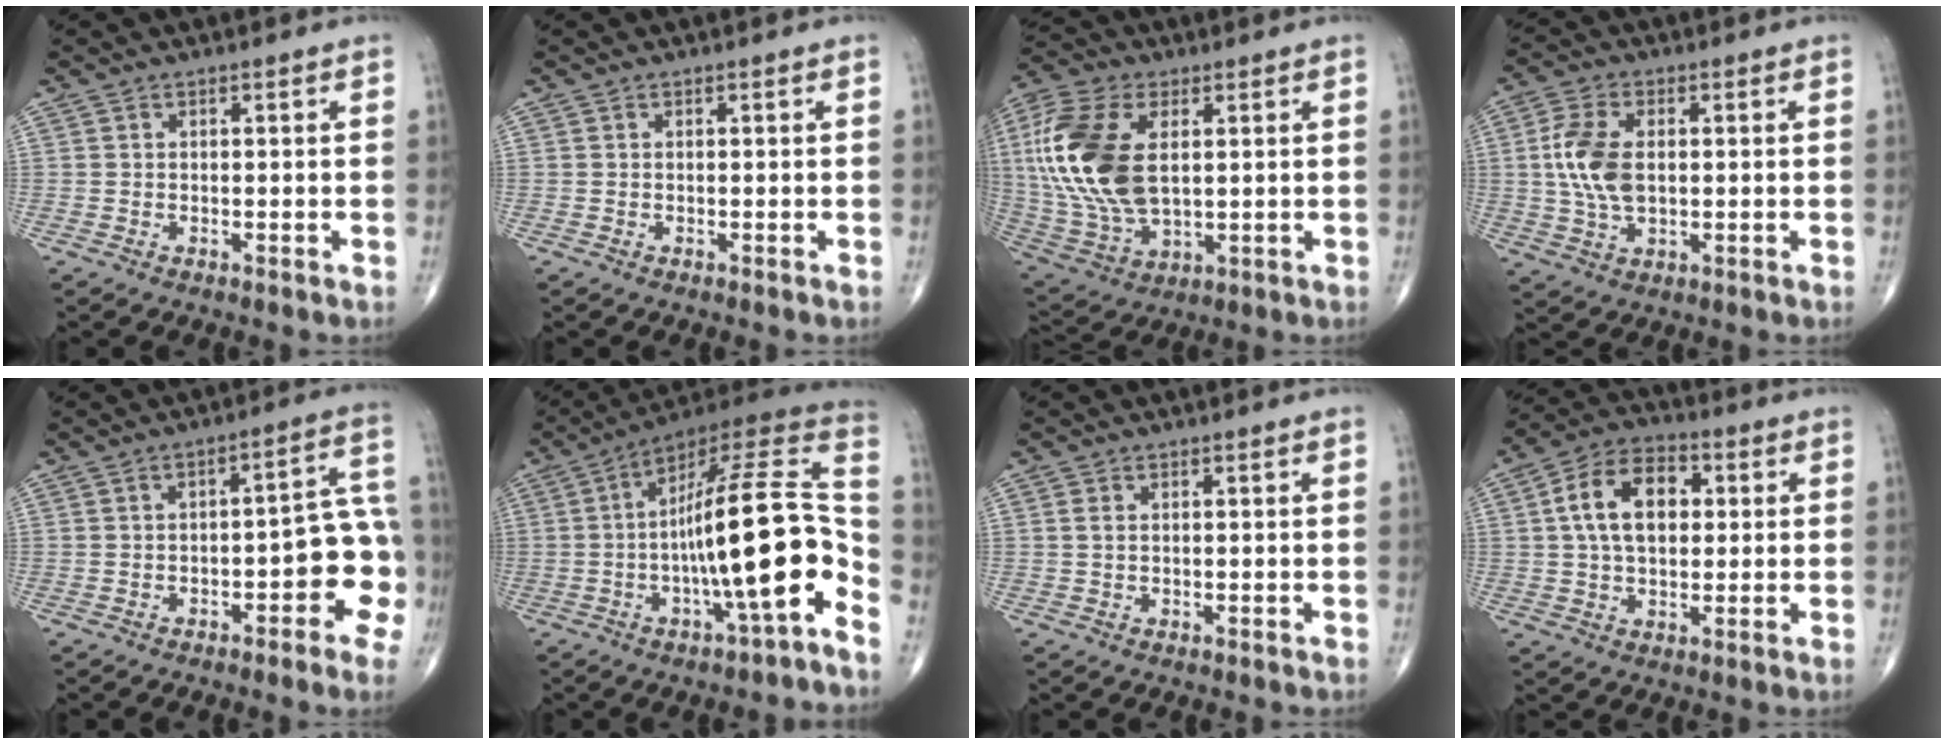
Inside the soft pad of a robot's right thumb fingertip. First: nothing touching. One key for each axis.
{"total": 0.0}
{"total": 20.5, "fx": 3.3, "fy": 11.4, "fz": 16.8, "tx": -0.366, "ty": -0.012, "tz": 0.062}
{"total": 9.5, "fx": 0.8, "fy": 5.4, "fz": 7.8, "tx": -0.165, "ty": 0.002, "tz": 0.018}
{"total": 11.5, "fx": -3.3, "fy": 4.2, "fz": 10.2, "tx": -0.087, "ty": 0.045, "tz": -0.044}
{"total": 20.8, "fx": -5.9, "fy": 4.1, "fz": 19.5, "tx": -0.304, "ty": 0.066, "tz": -0.092}
{"total": 1.1, "fx": 0.2, "fy": 0.6, "fz": 0.8, "tx": -0.019, "ty": 0.004, "tz": 0.006}
{"total": 12.4, "fx": 2.1, "fy": 7.8, "fz": 9.4, "tx": -0.145, "ty": 0.018, "tz": 0.029}